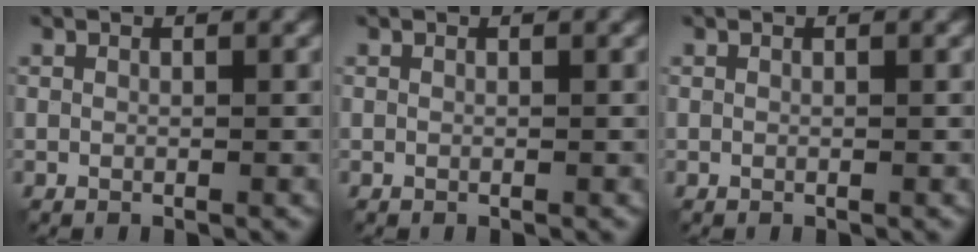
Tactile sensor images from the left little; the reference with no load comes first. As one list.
[{"total": 0.0}, {"total": 0.0}]